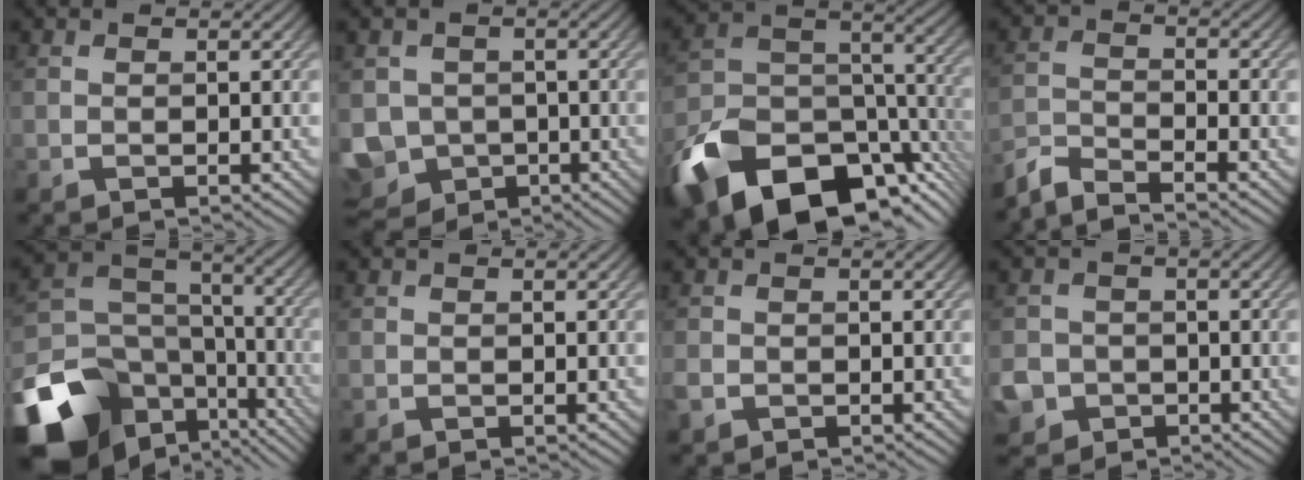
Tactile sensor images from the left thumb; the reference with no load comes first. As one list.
[{"total": 7.0, "force": [-2.3, 6.0, 2.7], "torque": [-0.074, -0.029, -0.045]}, {"total": 19.1, "force": [-11.8, 10.6, 10.5], "torque": [-0.237, -0.047, -0.188]}, {"total": 4.7, "force": [-4.4, 0.6, 1.5], "torque": [-0.035, -0.007, -0.095]}, {"total": 18.4, "force": [-10.8, 12.4, 8.3], "torque": [-0.230, -0.049, -0.150]}, {"total": 0.0}, {"total": 1.8, "force": [-0.9, 1.4, 0.7], "torque": [-0.021, -0.010, -0.021]}, {"total": 5.7, "force": [-2.6, 4.8, 1.4], "torque": [-0.039, -0.019, -0.058]}]